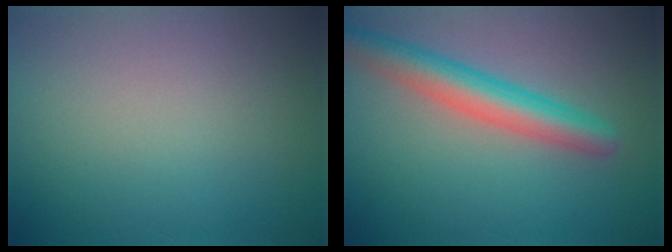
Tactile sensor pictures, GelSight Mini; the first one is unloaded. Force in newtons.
{"total": 4.9, "press": 4.9, "slide": 0.2}